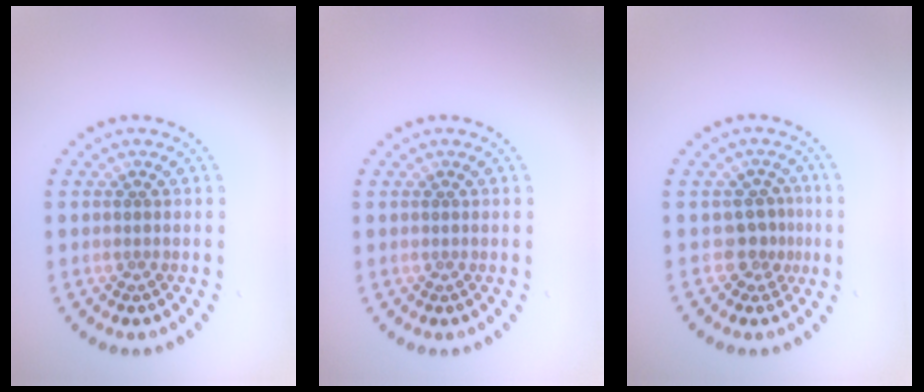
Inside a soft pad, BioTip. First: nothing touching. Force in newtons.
{"total": 0.0}
{"total": 2.3, "press": 1.5, "slide": 1.7}